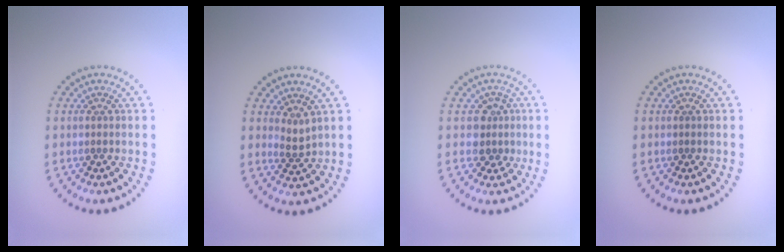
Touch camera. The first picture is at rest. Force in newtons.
{"total": 1.4, "press": 0.9, "slide": 1.1}
{"total": 2.4, "press": 1.9, "slide": 1.4}
{"total": 0.0}